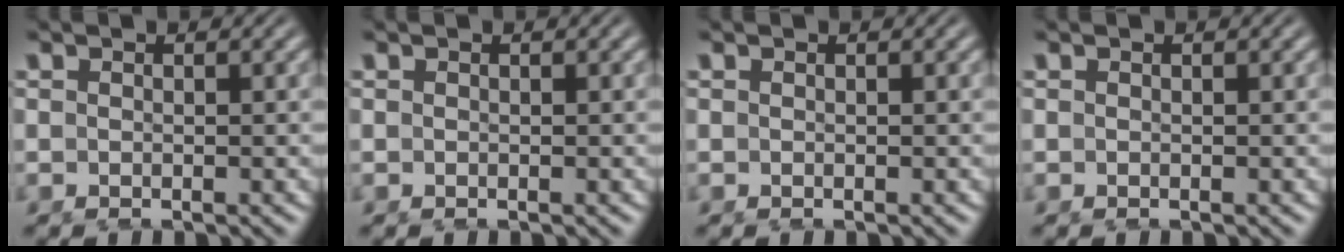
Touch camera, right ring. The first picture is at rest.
{"total": 0.0}
{"total": 0.0}
{"total": 0.0}